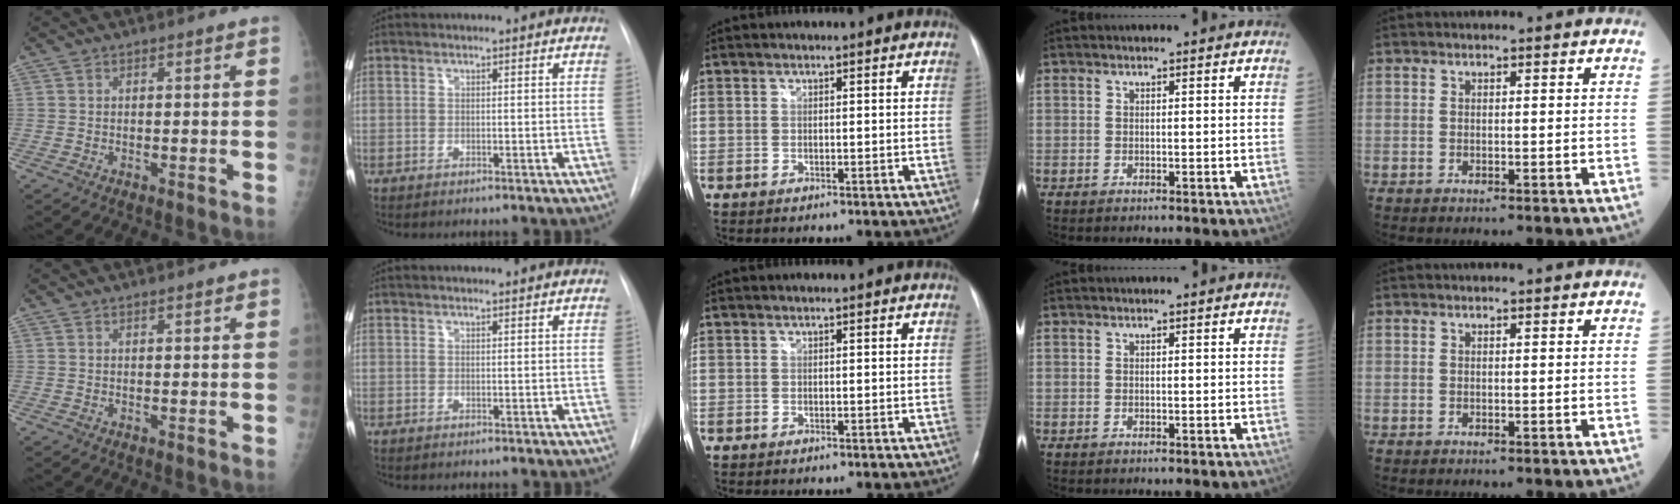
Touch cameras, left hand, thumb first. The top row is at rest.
{"thumb": {"total": 0.5, "force": [0.5, 0.1, 0.2], "torque": [-0.005, -0.003, 0.008]}, "index": {"total": 1.6, "force": [1.5, 0.1, 0.4], "torque": [-0.007, 0.013, 0.018]}}